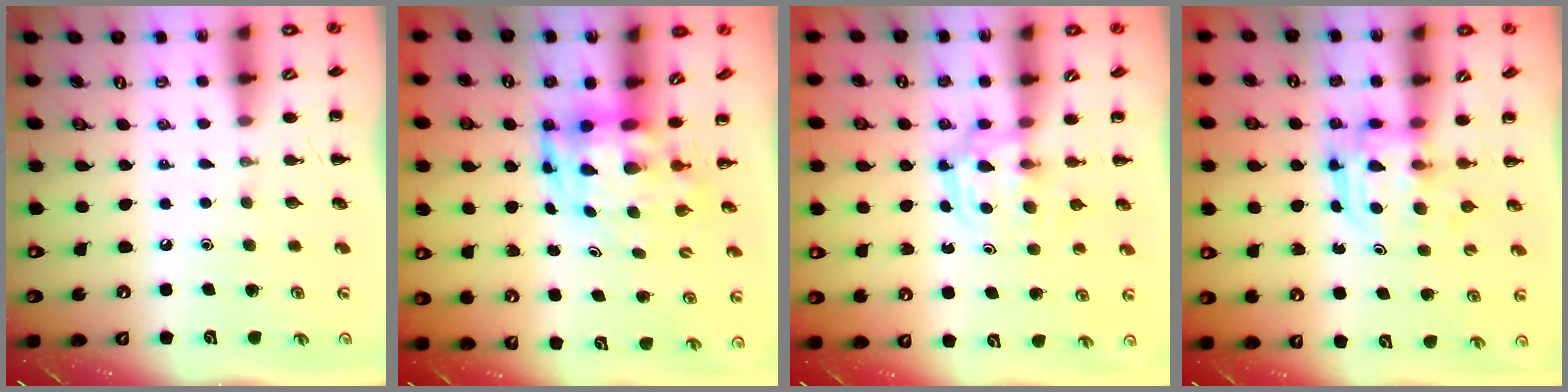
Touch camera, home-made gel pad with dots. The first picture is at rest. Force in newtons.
{"total": 4.6, "press": 4.4, "slide": 1.2}
{"total": 3.8, "press": 3.8, "slide": 0.6}
{"total": 3.1, "press": 3.1, "slide": 0.2}